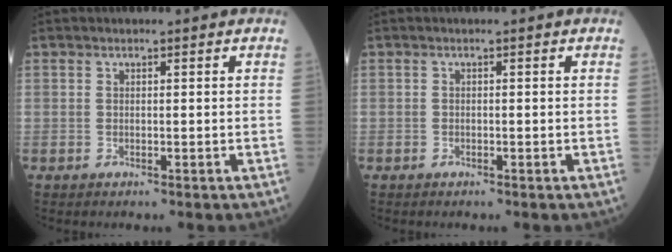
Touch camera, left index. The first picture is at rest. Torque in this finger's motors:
{"motor_torque": [-0.03, 0.03, -0.01, 0.00]}